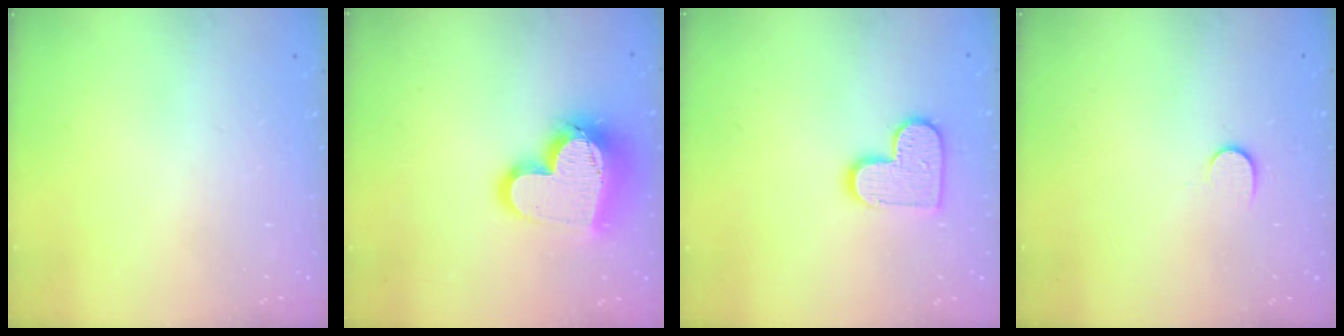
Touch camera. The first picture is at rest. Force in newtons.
{"total": 17.4, "press": 17.4, "slide": 1.3}
{"total": 11.5, "press": 11.4, "slide": 0.6}
{"total": 5.7, "press": 5.6, "slide": 0.7}